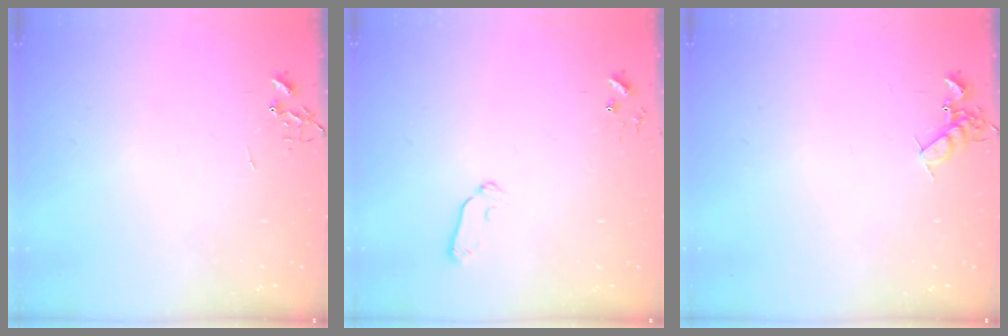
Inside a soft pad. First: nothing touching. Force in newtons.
{"total": 6.8, "press": 6.7, "slide": 0.8}
{"total": 7.5, "press": 7.5, "slide": 0.8}